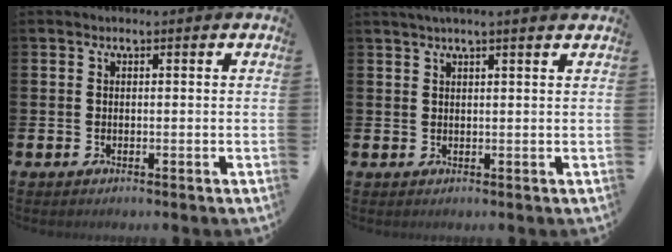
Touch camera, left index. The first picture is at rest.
{"total": 2.1, "force": [1.9, -0.3, 1.1], "torque": [-0.017, -0.002, 0.033]}